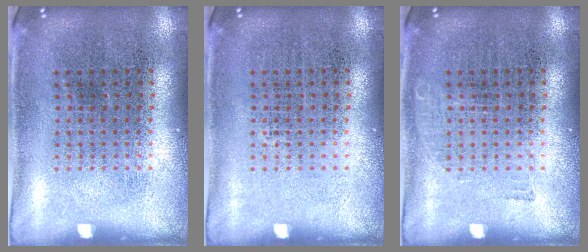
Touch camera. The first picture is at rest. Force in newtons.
{"total": 0.0}
{"total": 0.5, "press": 0.5, "slide": 0.1}